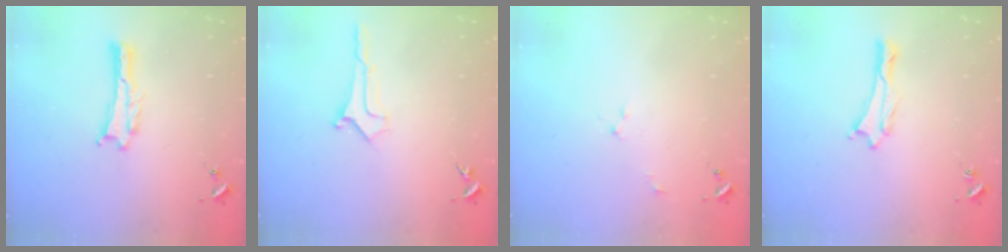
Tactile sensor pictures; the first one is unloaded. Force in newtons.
{"total": 0.6, "press": 0.6, "slide": 0.1}
{"total": 2.2, "press": 2.2, "slide": 0.2}
{"total": 0.0}